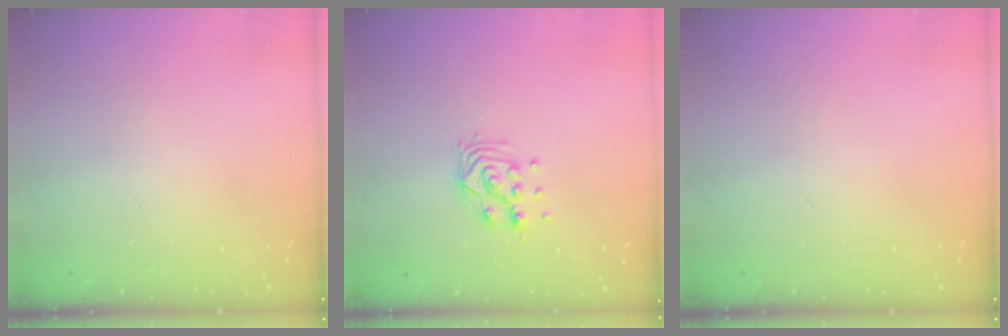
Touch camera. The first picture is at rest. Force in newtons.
{"total": 8.8, "press": 8.8, "slide": 0.7}
{"total": 0.0}